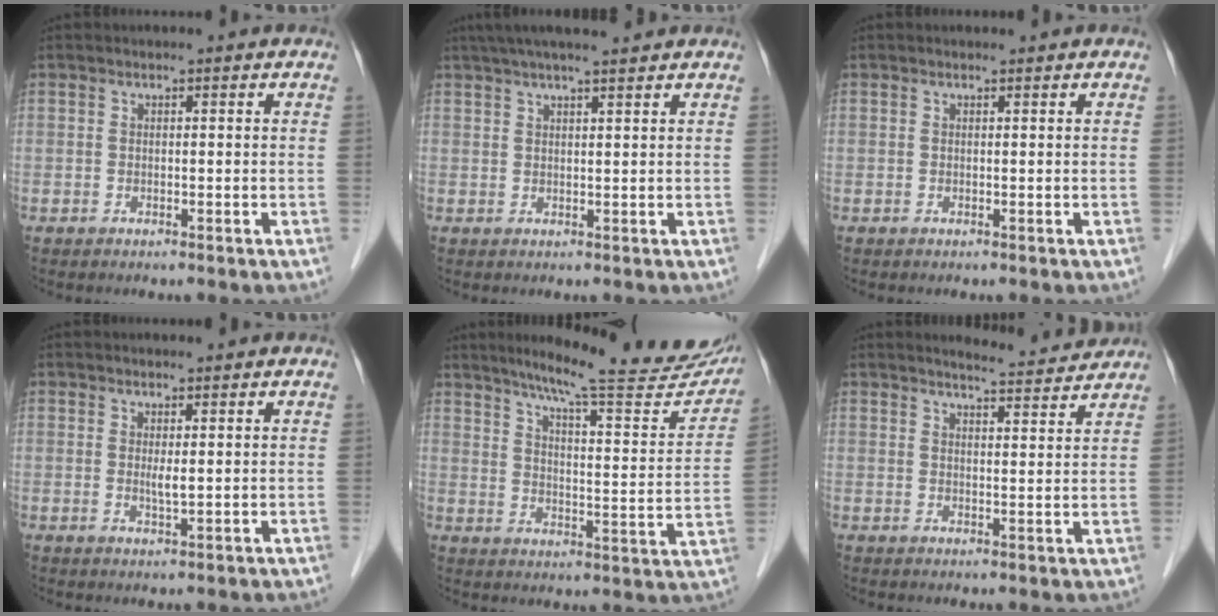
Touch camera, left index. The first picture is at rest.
{"total": 8.9, "force": [7.4, 0.2, 4.9], "torque": [-0.074, 0.029, 0.105]}
{"total": 0.0}
{"total": 1.5, "force": [0.2, 0.1, 1.5], "torque": [-0.031, -0.007, 0.006]}
{"total": 23.1, "force": [19.9, 2.4, 11.6], "torque": [-0.159, -0.046, 0.251]}
{"total": 6.0, "force": [6.0, 0.0, 0.8], "torque": [-0.022, -0.003, 0.075]}